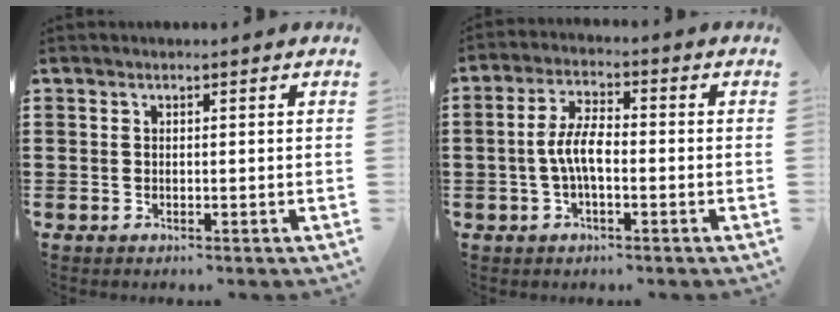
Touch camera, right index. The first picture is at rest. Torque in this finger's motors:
{"motor_torque": [1.18, -0.03, 0.72, 0.17]}